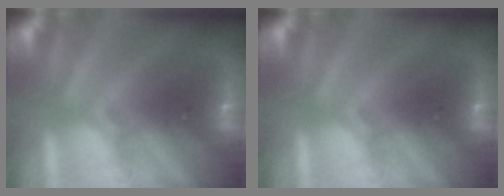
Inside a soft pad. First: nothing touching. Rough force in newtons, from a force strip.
{"total": 0.0}